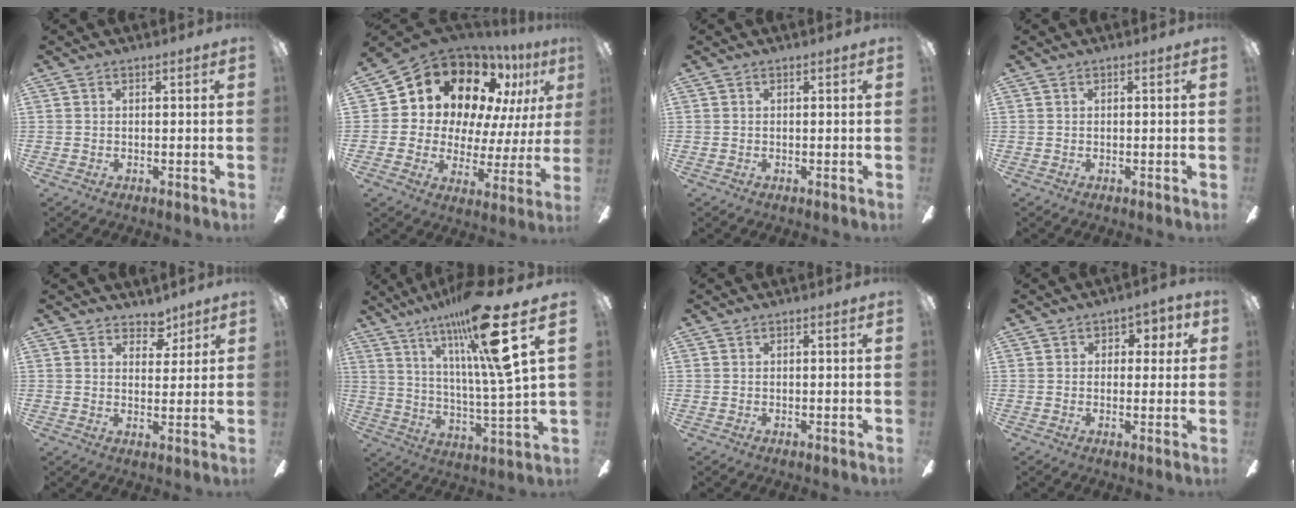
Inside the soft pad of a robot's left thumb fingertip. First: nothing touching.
{"total": 16.9, "force": [12.4, 8.9, 7.1], "torque": [-0.130, -0.092, 0.226]}
{"total": 0.0}
{"total": 0.0}
{"total": 5.1, "force": [4.0, 2.9, 1.3], "torque": [-0.007, -0.022, 0.069]}
{"total": 24.1, "force": [14.2, 3.4, 19.2], "torque": [-0.319, -0.072, 0.212]}
{"total": 0.0}
{"total": 3.5, "force": [0.8, 2.8, 1.9], "torque": [-0.017, 0.004, 0.009]}